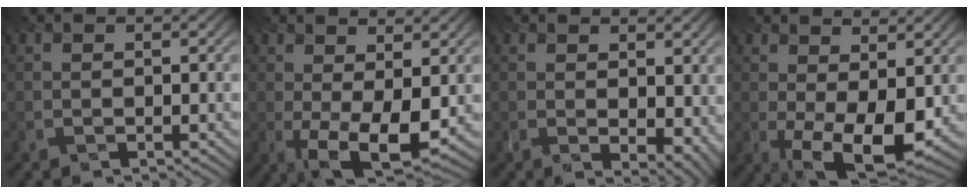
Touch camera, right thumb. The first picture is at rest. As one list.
[{"total": 8.5, "force": [-1.2, 3.5, 7.7], "torque": [-0.131, -0.011, -0.020]}, {"total": 6.6, "force": [1.7, 3.5, 5.4], "torque": [-0.075, -0.015, 0.042]}, {"total": 9.9, "force": [-1.2, 4.5, 8.8], "torque": [-0.142, -0.011, -0.017]}]